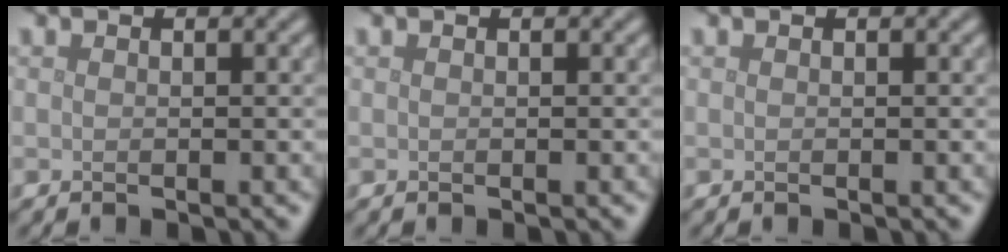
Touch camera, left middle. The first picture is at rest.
{"total": 0.0}
{"total": 0.0}